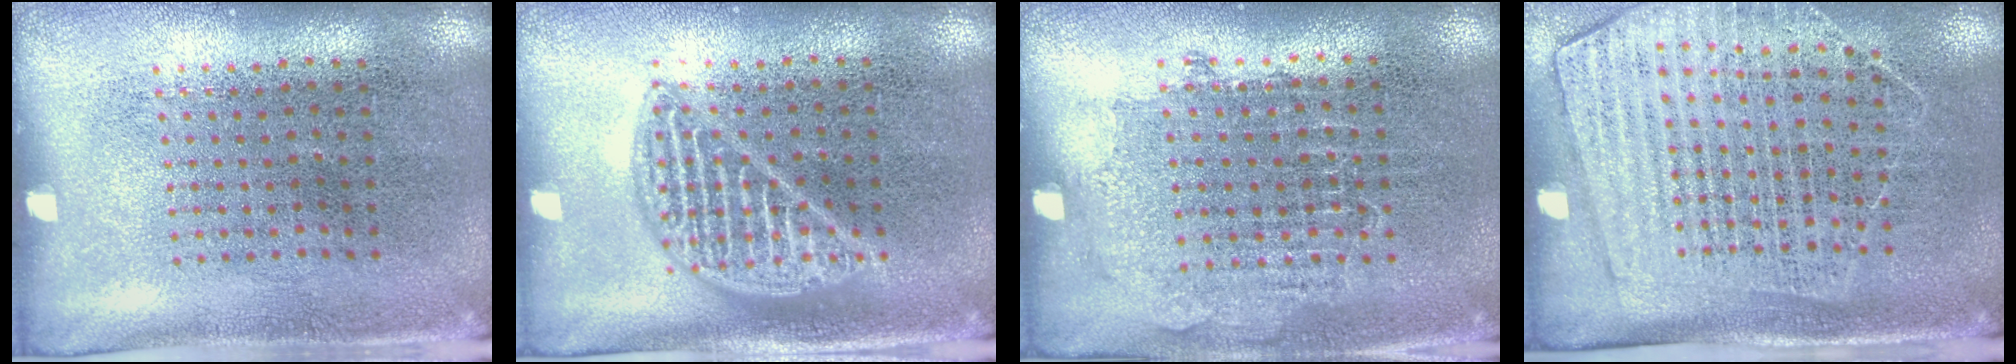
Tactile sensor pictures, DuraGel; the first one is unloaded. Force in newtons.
{"total": 1.8, "press": 1.8, "slide": 0.2}
{"total": 0.7, "press": 0.7, "slide": 0.3}
{"total": 1.6, "press": 1.4, "slide": 0.7}